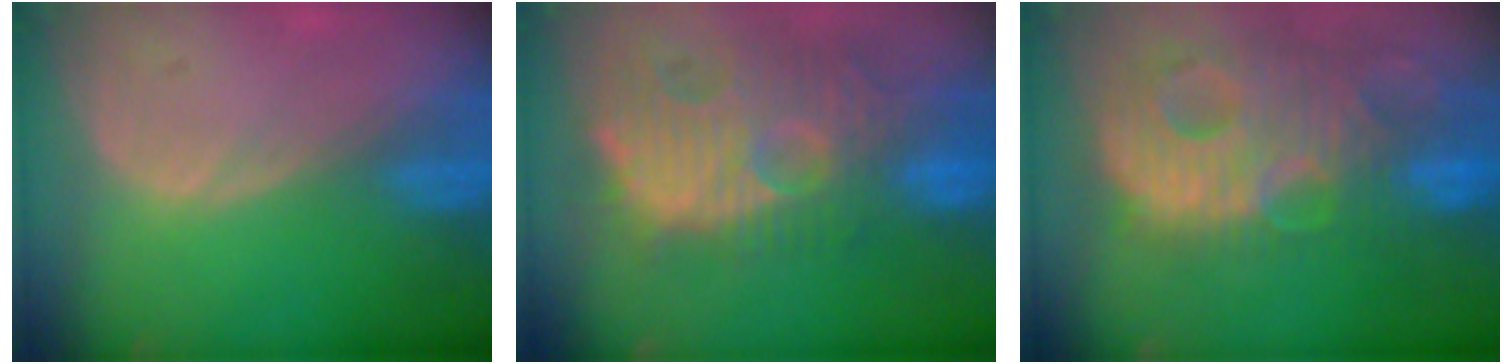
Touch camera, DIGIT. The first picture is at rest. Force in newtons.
{"total": 13.5, "press": 12.4, "slide": 5.3}
{"total": 14.0, "press": 12.1, "slide": 7.2}